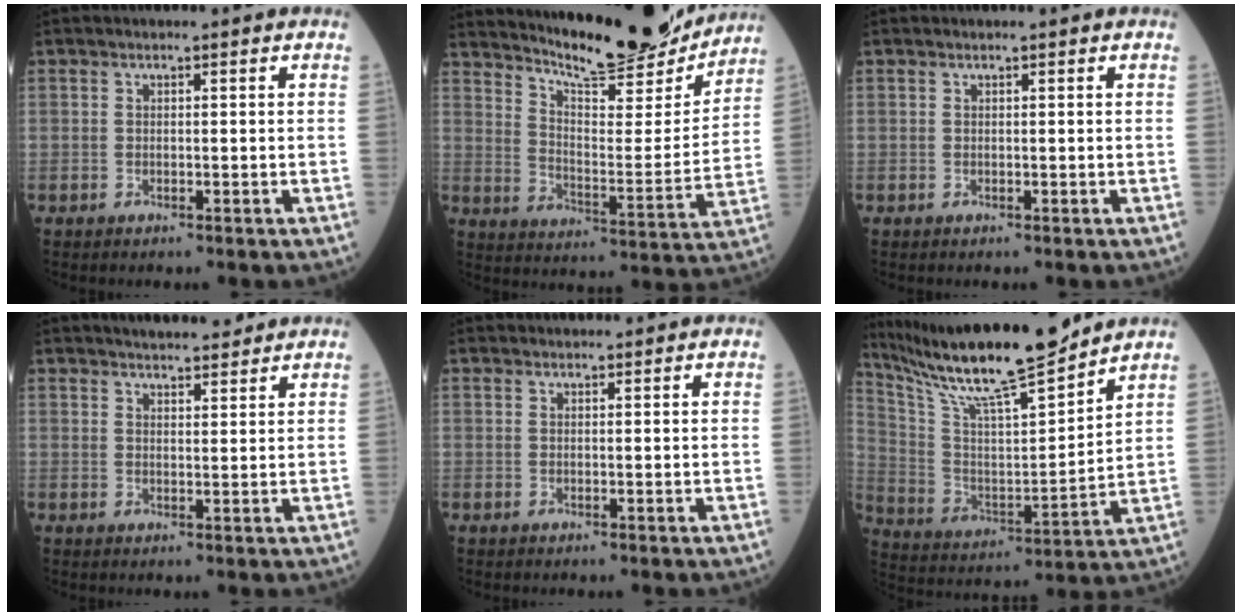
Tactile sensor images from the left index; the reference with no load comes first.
{"total": 19.4, "force": [18.0, 2.1, 6.9], "torque": [-0.114, -0.039, 0.257]}
{"total": 0.0}
{"total": 7.0, "force": [6.4, 1.4, 2.7], "torque": [-0.037, 0.013, 0.089]}
{"total": 2.1, "force": [2.0, 0.2, 0.4], "torque": [-0.007, 0.020, 0.033]}
{"total": 19.6, "force": [16.8, 0.7, 10.2], "torque": [-0.193, 0.004, 0.298]}